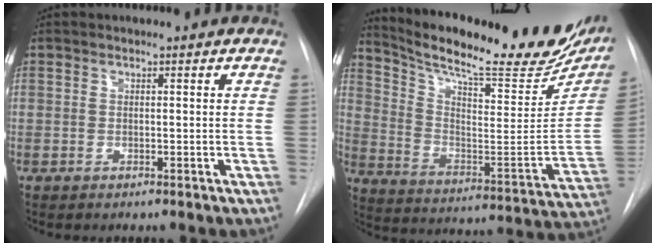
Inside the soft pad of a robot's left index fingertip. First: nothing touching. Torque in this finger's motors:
{"motor_torque": [0.63, -0.91, 0.32, 0.09]}